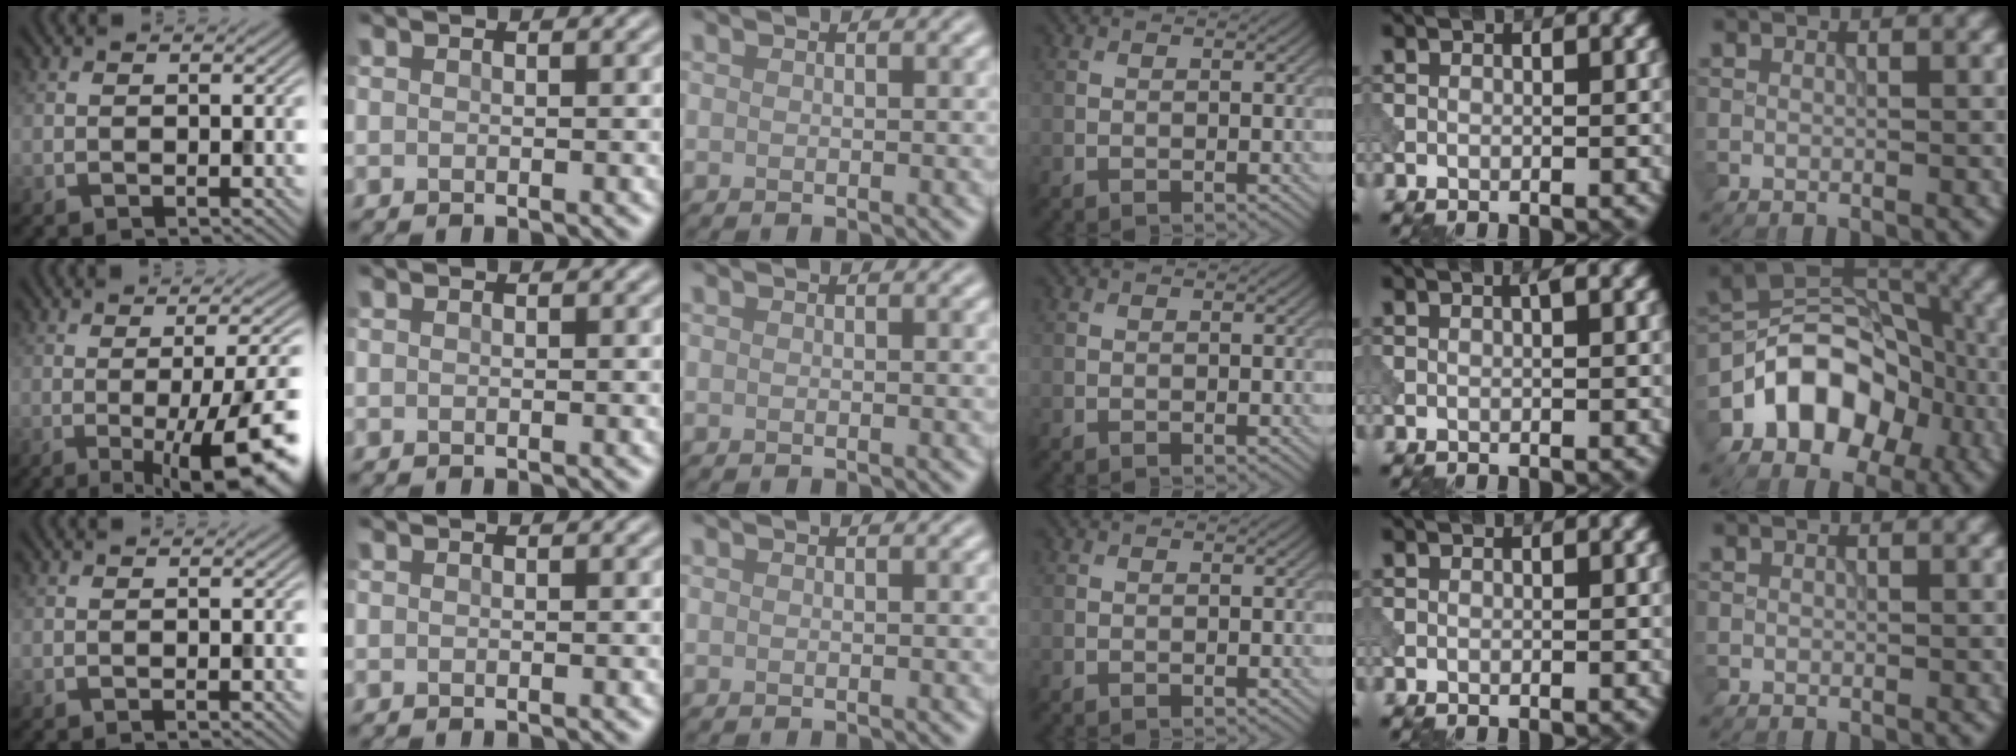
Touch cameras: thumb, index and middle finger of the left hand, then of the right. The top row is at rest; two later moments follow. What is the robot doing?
{"motion": "dispense", "object": "syringe"}